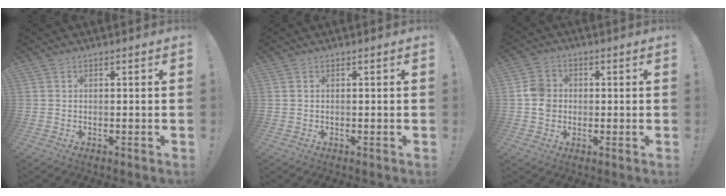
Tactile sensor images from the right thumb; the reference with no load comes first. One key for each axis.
{"total": 0.0}
{"total": 7.2, "fx": -0.1, "fy": 6.5, "fz": 2.9, "tx": -0.036, "ty": 0.016, "tz": 0.005}